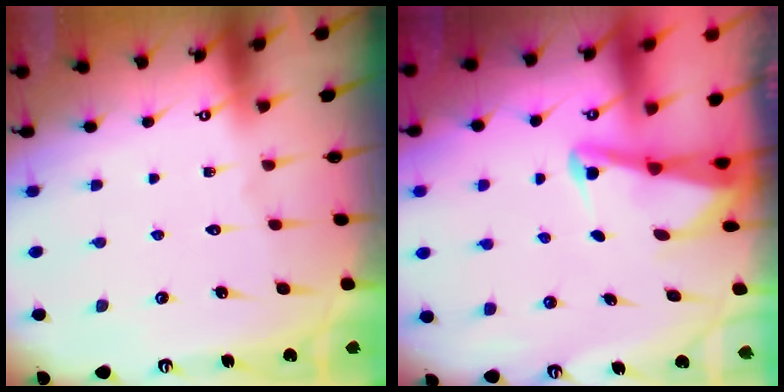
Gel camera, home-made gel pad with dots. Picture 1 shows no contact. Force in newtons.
{"total": 2.5, "press": 2.4, "slide": 0.6}